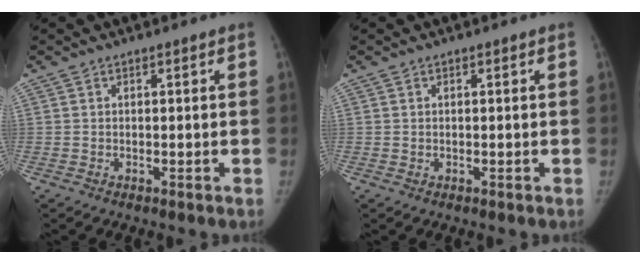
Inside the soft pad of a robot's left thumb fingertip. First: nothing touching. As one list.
[{"total": 0.0}]